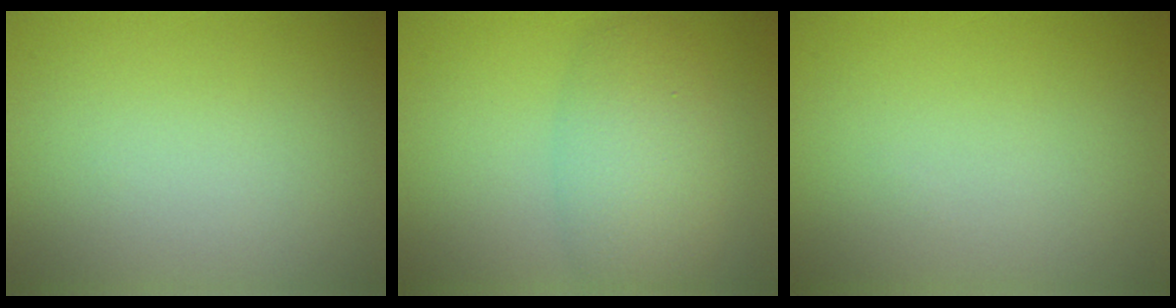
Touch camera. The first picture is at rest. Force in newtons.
{"total": 5.2, "press": 5.2, "slide": 0.1}
{"total": 0.0}